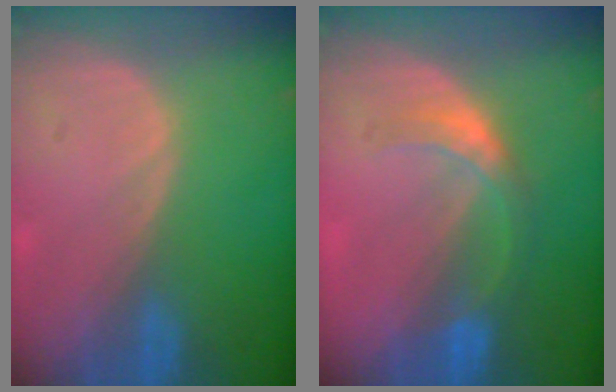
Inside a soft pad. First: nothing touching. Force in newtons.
{"total": 5.5, "press": 4.8, "slide": 2.8}